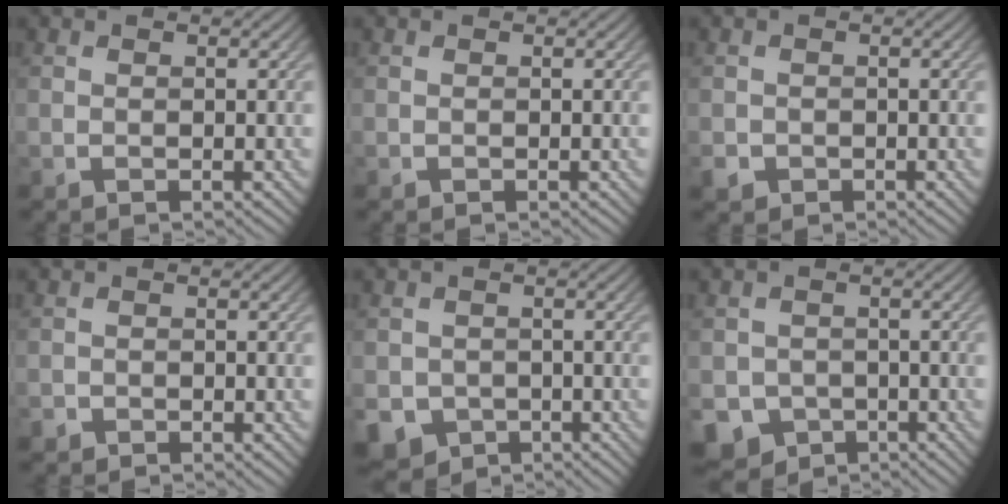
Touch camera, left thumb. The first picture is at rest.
{"total": 0.0}
{"total": 1.6, "force": [-0.8, 1.3, 0.5], "torque": [-0.009, -0.008, -0.020]}
{"total": 1.0, "force": [-0.7, 0.6, 0.1], "torque": [-0.002, -0.003, -0.017]}
{"total": 5.0, "force": [-2.2, 4.2, 1.6], "torque": [-0.037, -0.017, -0.039]}
{"total": 5.7, "force": [-2.9, 4.6, 1.7], "torque": [-0.030, -0.014, -0.052]}